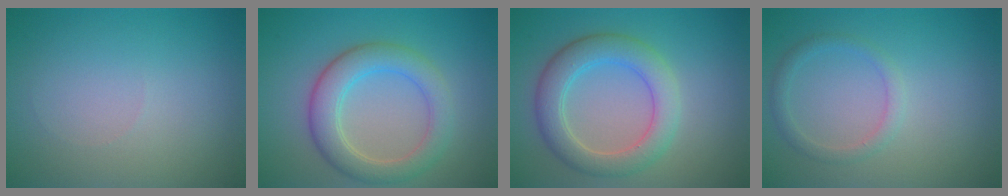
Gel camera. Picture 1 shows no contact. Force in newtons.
{"total": 4.9, "press": 4.8, "slide": 0.3}
{"total": 4.8, "press": 4.7, "slide": 0.3}
{"total": 1.6, "press": 1.6, "slide": 0.1}